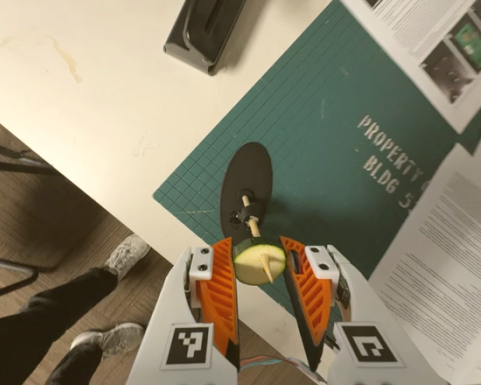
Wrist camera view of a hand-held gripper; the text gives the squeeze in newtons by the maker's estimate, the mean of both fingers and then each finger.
{"total": 10.5, "left": 10.3, "right": 10.6}